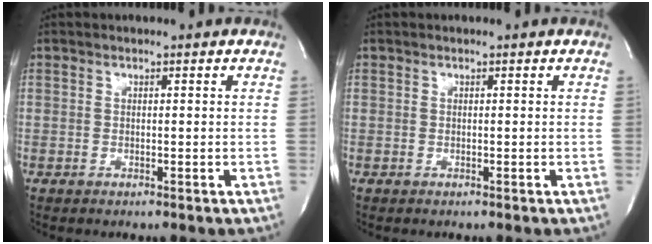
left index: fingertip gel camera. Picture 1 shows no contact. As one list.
[{"total": 0.0}]